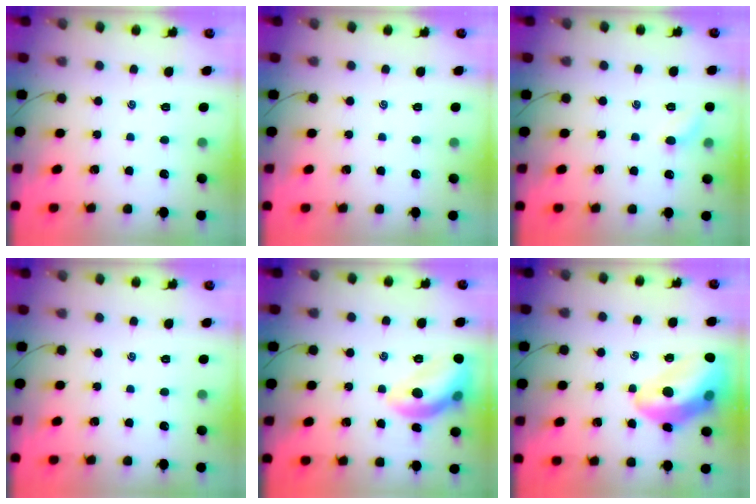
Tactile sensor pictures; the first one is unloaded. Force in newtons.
{"total": 1.1, "press": 0.9, "slide": 0.5}
{"total": 5.0, "press": 4.7, "slide": 1.5}
{"total": 0.0}
{"total": 12.7, "press": 12.7, "slide": 1.0}
{"total": 17.9, "press": 17.6, "slide": 3.3}